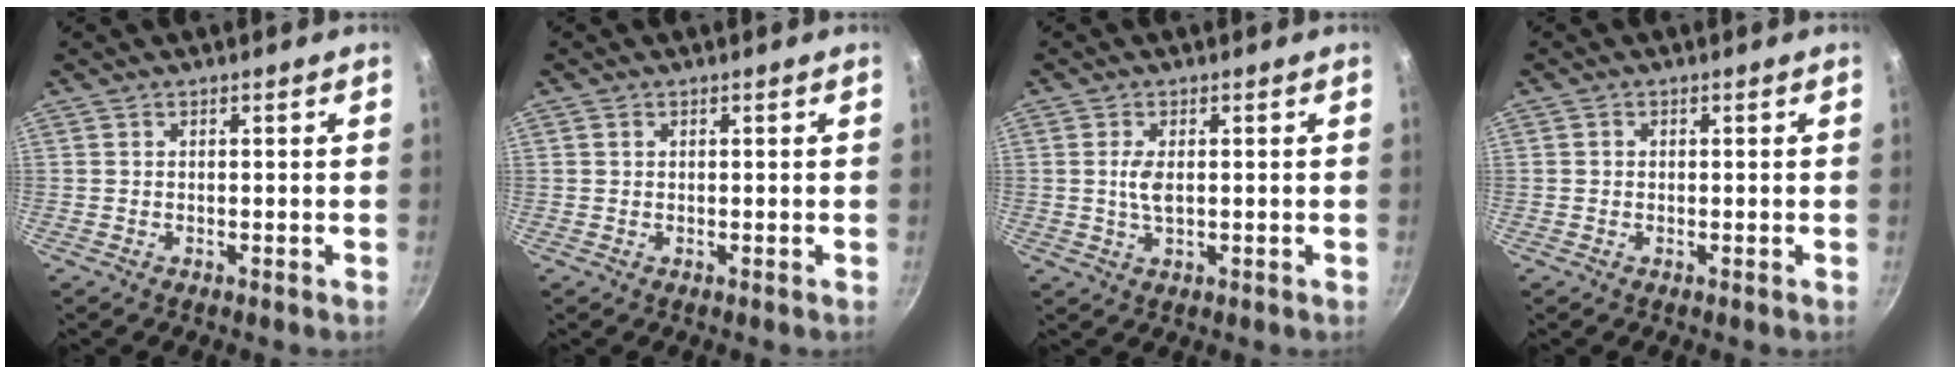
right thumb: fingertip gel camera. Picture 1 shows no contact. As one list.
[{"total": 0.7, "force": [0.3, 0.6, 0.3], "torque": [-0.003, 0.002, 0.003]}, {"total": 3.4, "force": [0.3, 1.6, 3.0], "torque": [-0.060, -0.001, 0.007]}, {"total": 0.8, "force": [0.0, 0.7, 0.3], "torque": [-0.003, 0.004, -0.001]}]